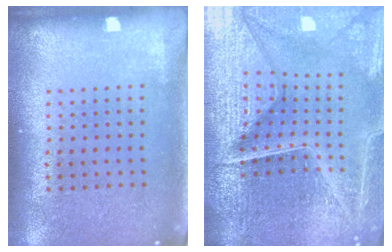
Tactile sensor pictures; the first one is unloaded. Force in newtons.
{"total": 6.3, "press": 5.7, "slide": 2.7}